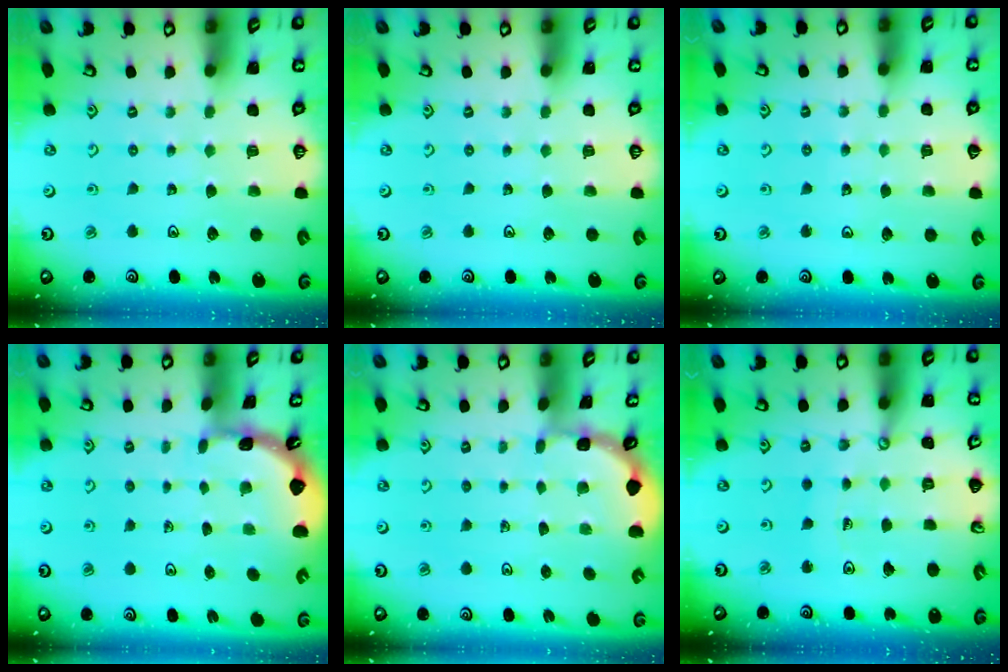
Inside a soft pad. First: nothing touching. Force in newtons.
{"total": 0.0}
{"total": 3.1, "press": 3.1, "slide": 0.2}
{"total": 1.8, "press": 1.8, "slide": 0.2}
{"total": 1.6, "press": 1.6, "slide": 0.1}
{"total": 8.5, "press": 8.5, "slide": 0.7}